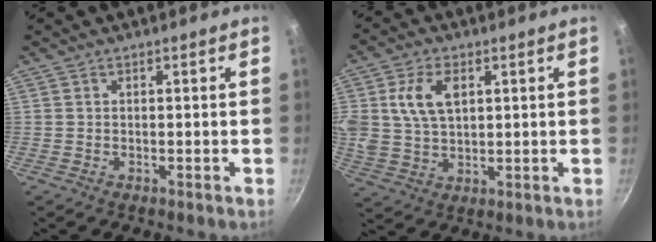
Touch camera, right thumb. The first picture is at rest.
{"total": 9.6, "force": [2.8, 6.1, 6.9], "torque": [-0.120, -0.002, 0.052]}